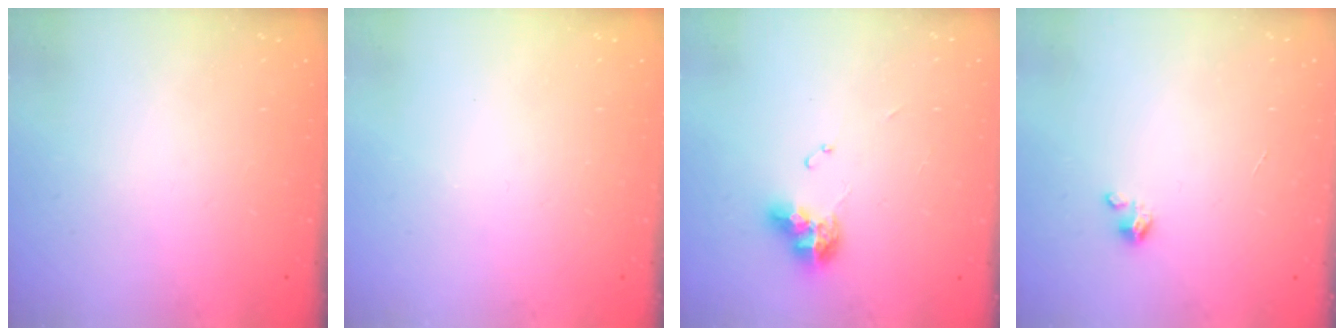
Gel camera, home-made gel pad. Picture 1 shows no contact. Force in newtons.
{"total": 0.0}
{"total": 9.1, "press": 9.0, "slide": 1.1}
{"total": 2.0, "press": 1.9, "slide": 0.3}